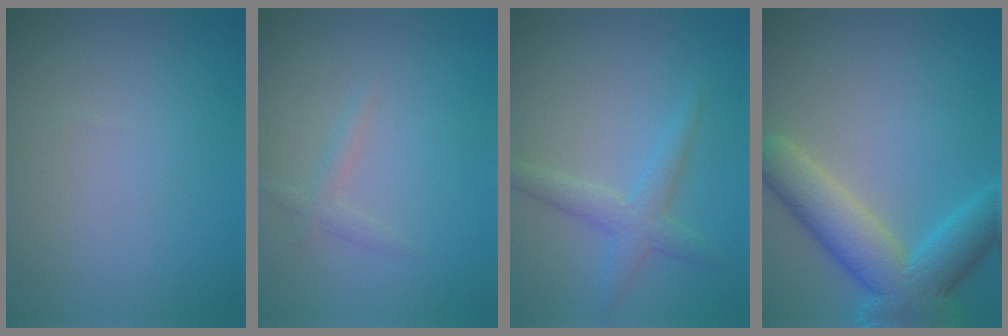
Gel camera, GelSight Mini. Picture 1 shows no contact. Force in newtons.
{"total": 1.1, "press": 1.1, "slide": 0.0}
{"total": 2.6, "press": 2.6, "slide": 0.0}
{"total": 7.7, "press": 7.7, "slide": 0.4}